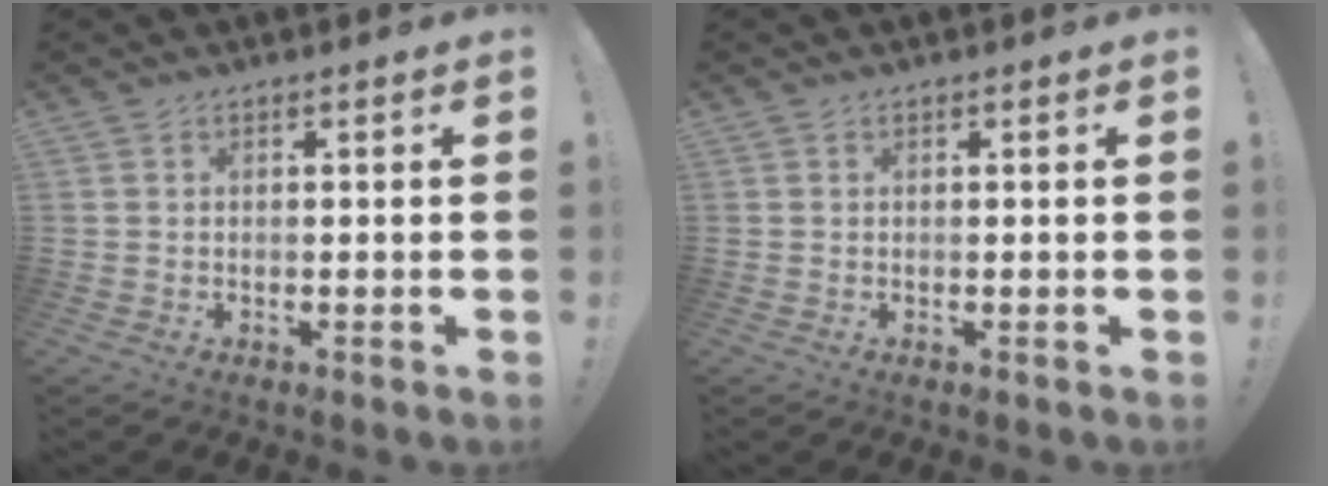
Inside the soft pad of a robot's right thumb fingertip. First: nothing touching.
{"total": 0.0}